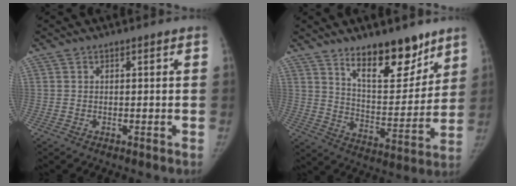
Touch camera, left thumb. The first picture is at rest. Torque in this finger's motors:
{"motor_torque": [0.14, 0.09, 1.00, -0.86, 0.04]}